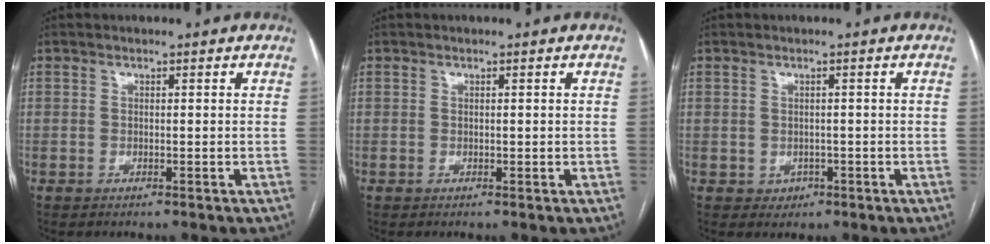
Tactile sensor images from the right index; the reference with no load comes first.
{"total": 0.0}
{"total": 1.7, "force": [-0.6, 1.5, 0.4], "torque": [-0.003, 0.004, -0.003]}